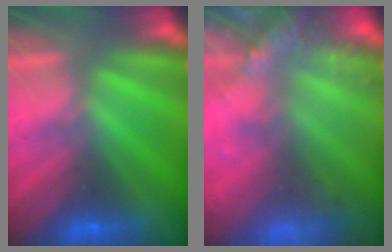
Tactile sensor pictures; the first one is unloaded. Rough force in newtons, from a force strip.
{"total": 6.9}